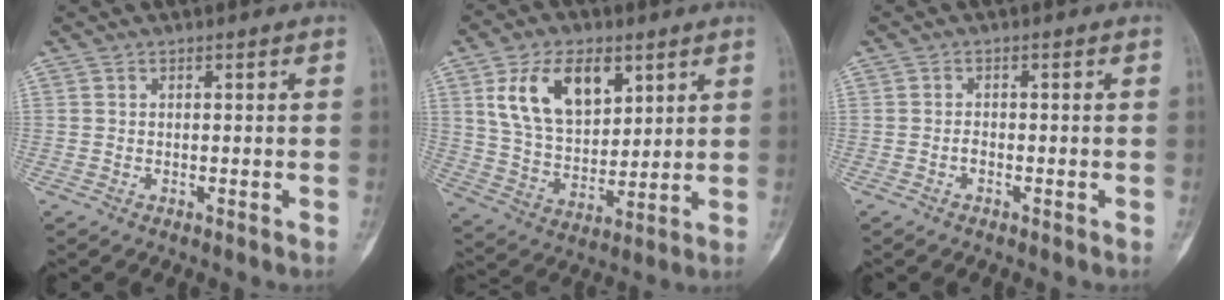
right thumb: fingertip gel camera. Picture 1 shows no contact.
{"total": 15.0, "force": [6.4, 9.0, 10.1], "torque": [-0.155, -0.024, 0.130]}
{"total": 1.0, "force": [-0.5, 0.5, 0.6], "torque": [-0.010, 0.004, -0.012]}